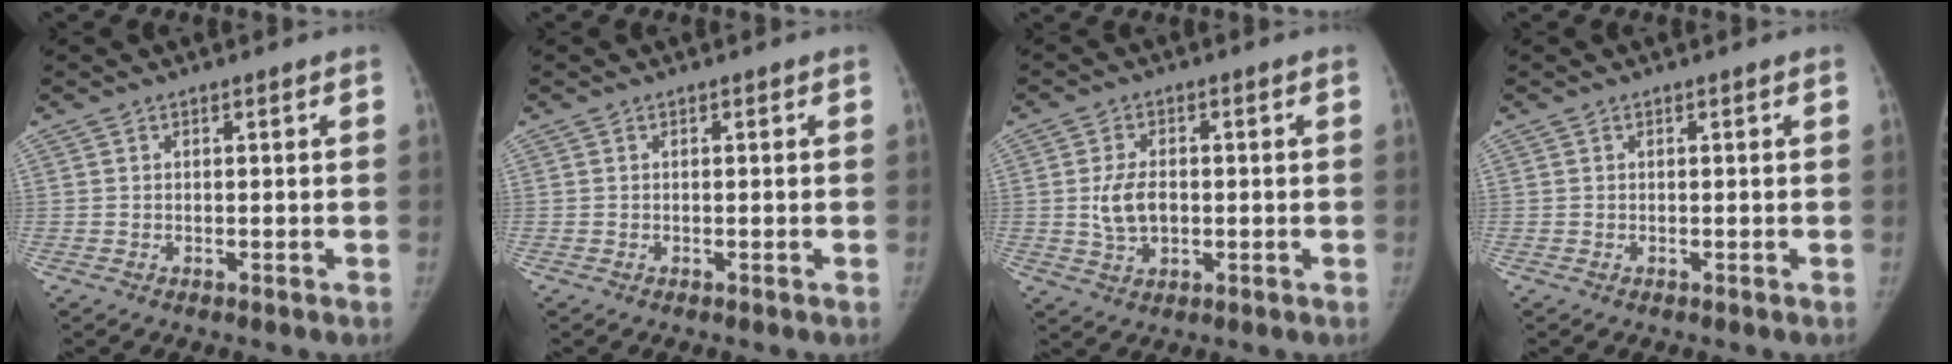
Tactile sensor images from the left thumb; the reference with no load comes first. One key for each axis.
{"total": 0.0}
{"total": 6.1, "fx": -0.1, "fy": 3.8, "fz": 4.7, "tx": -0.086, "ty": 0.003, "tz": 0.003}
{"total": 0.0}